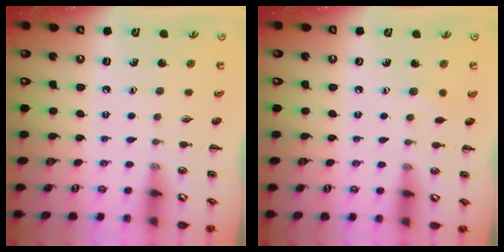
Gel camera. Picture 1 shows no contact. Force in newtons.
{"total": 3.5, "press": 3.4, "slide": 1.0}